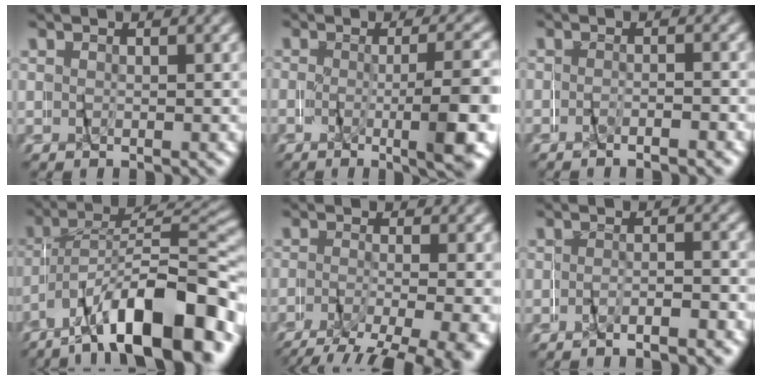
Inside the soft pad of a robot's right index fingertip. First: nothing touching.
{"total": 5.8, "force": [-2.0, 0.1, 5.4], "torque": [-0.050, 0.001, -0.031]}
{"total": 1.6, "force": [-1.5, -0.4, -0.1], "torque": [0.004, 0.011, -0.036]}
{"total": 12.5, "force": [-6.8, 5.1, 9.2], "torque": [-0.152, -0.008, -0.097]}
{"total": 6.4, "force": [-4.4, 1.9, 4.2], "torque": [-0.060, -0.020, -0.061]}
{"total": 2.6, "force": [-2.6, -0.1, 0.2], "torque": [0.006, 0.016, -0.057]}